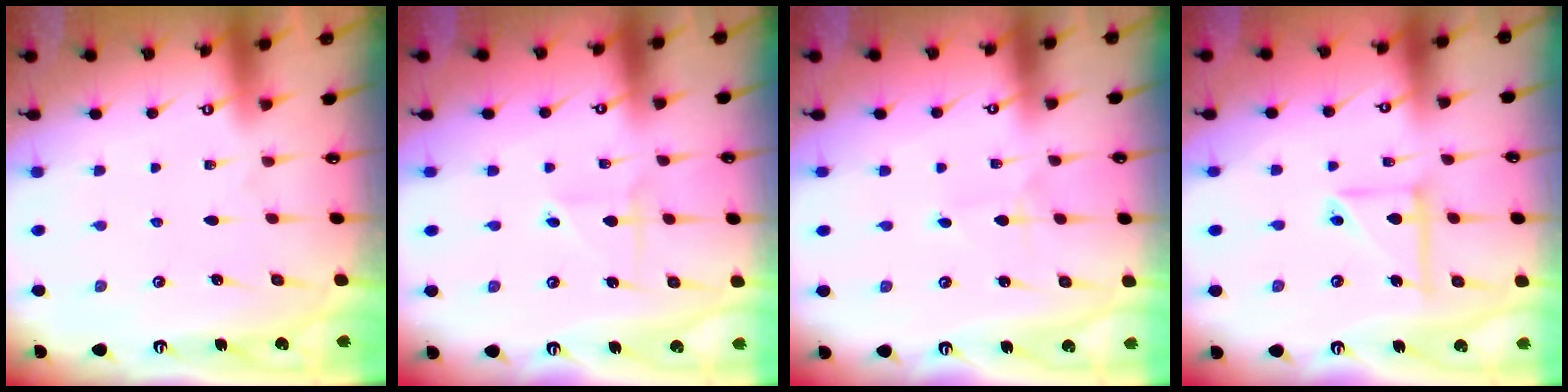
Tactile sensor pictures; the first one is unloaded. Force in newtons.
{"total": 2.9, "press": 2.9, "slide": 0.2}
{"total": 1.1, "press": 1.0, "slide": 0.1}
{"total": 9.1, "press": 9.1, "slide": 0.8}